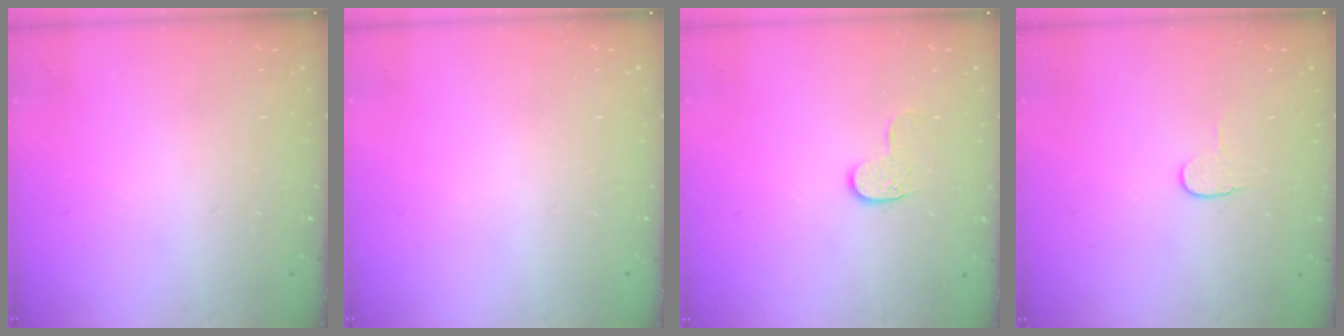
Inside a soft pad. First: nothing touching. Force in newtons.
{"total": 0.0}
{"total": 5.6, "press": 5.6, "slide": 0.5}
{"total": 5.0, "press": 4.9, "slide": 0.4}